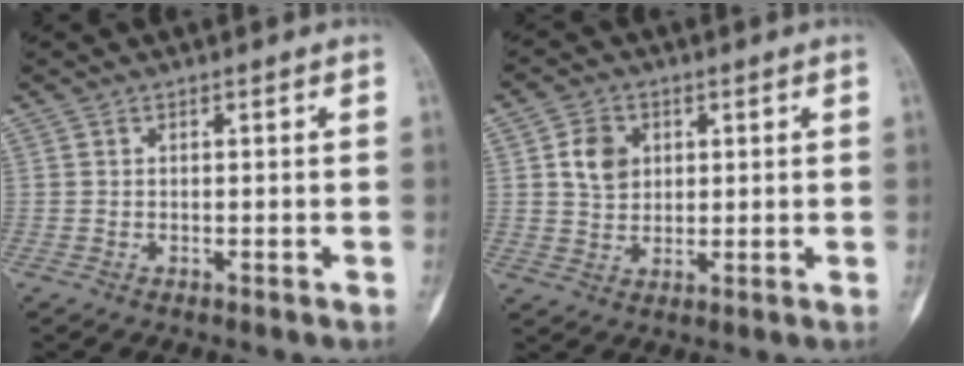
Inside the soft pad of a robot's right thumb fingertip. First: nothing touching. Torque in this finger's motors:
{"motor_torque": [-0.18, 0.24, 0.14, -0.06, 0.01]}